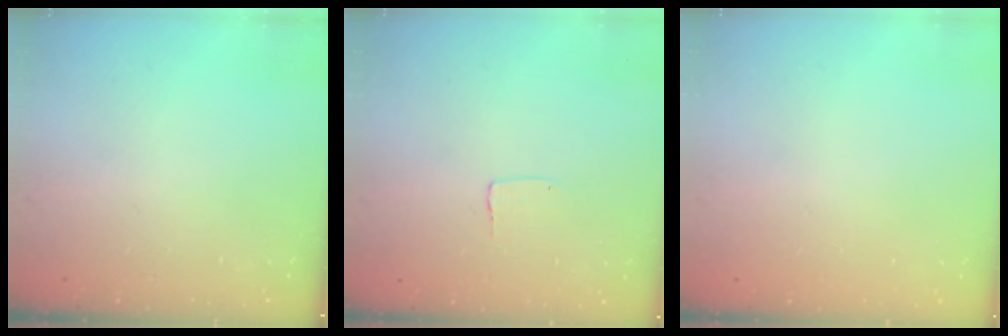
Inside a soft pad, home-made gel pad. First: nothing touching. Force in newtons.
{"total": 3.8, "press": 3.8, "slide": 0.1}
{"total": 0.0}